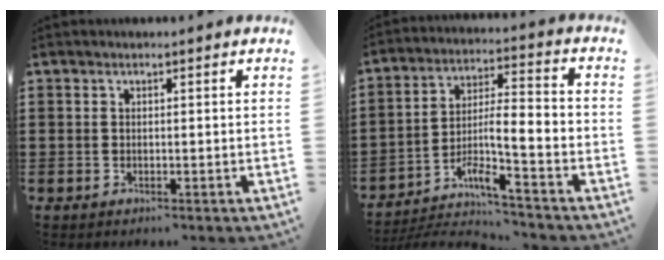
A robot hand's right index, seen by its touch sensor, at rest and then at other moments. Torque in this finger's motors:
{"motor_torque": [0.34, 0.06, 0.31, 0.14]}